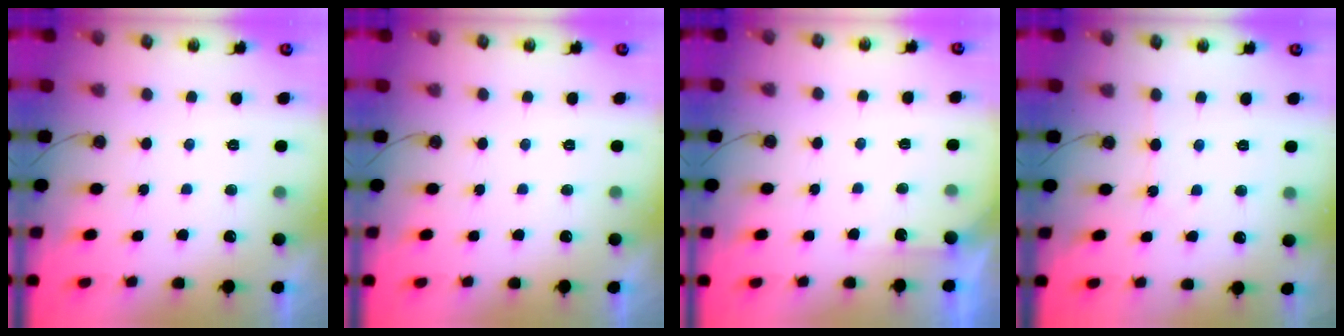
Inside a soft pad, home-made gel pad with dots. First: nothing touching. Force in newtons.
{"total": 0.0}
{"total": 1.7, "press": 1.7, "slide": 0.3}
{"total": 1.9, "press": 1.8, "slide": 0.3}